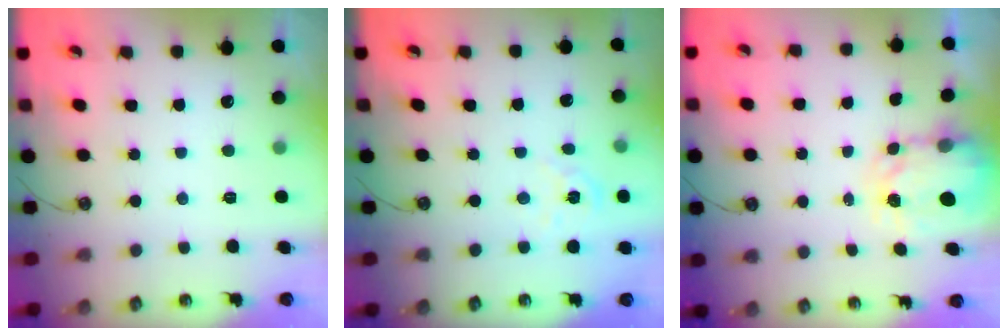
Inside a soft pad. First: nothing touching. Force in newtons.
{"total": 2.7, "press": 2.7, "slide": 0.3}
{"total": 4.1, "press": 4.1, "slide": 0.4}